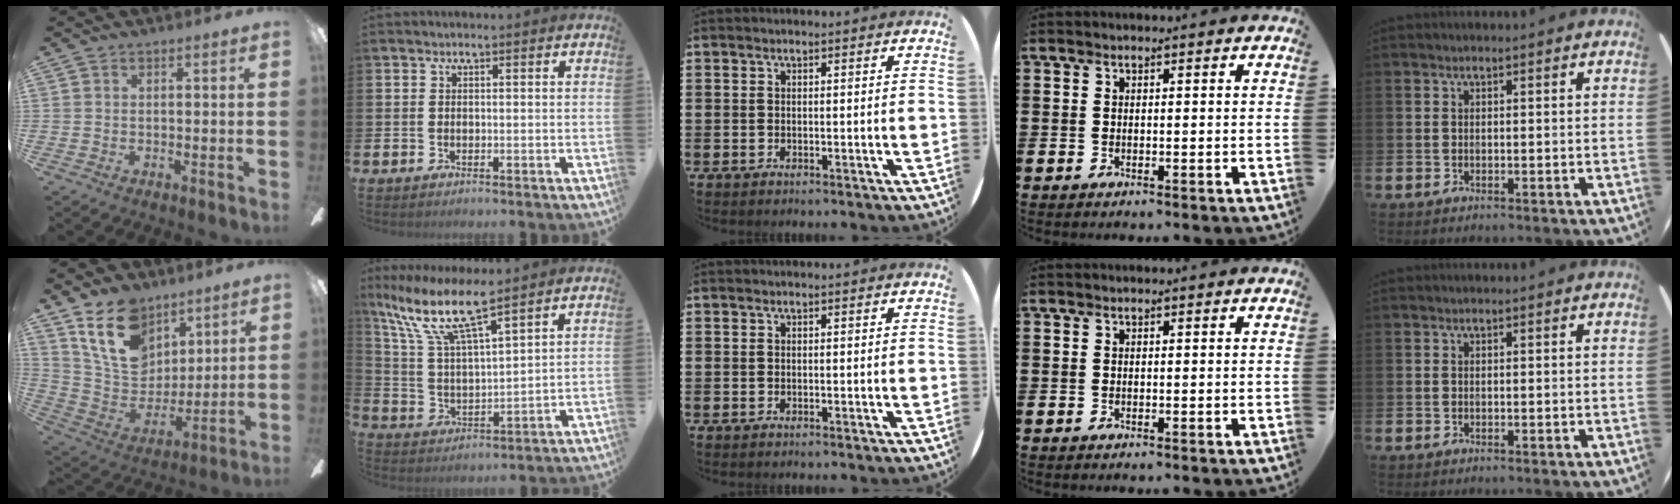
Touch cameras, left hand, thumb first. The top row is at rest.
{"thumb": {"total": 18.9, "force": [11.3, 12.2, 9.0], "torque": [-0.167, -0.049, 0.212]}, "index": {"total": 10.3, "force": [8.2, 1.8, 6.0], "torque": [-0.149, -0.036, 0.139]}}